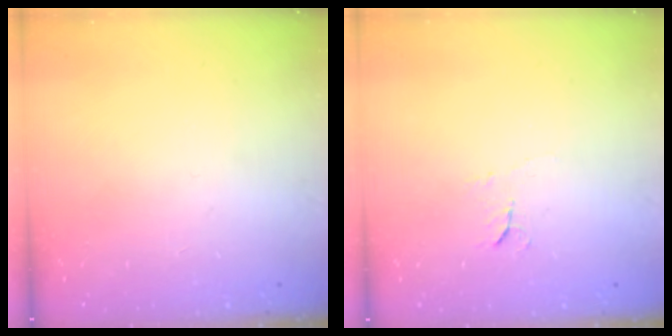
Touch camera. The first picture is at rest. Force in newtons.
{"total": 5.4, "press": 5.3, "slide": 0.7}